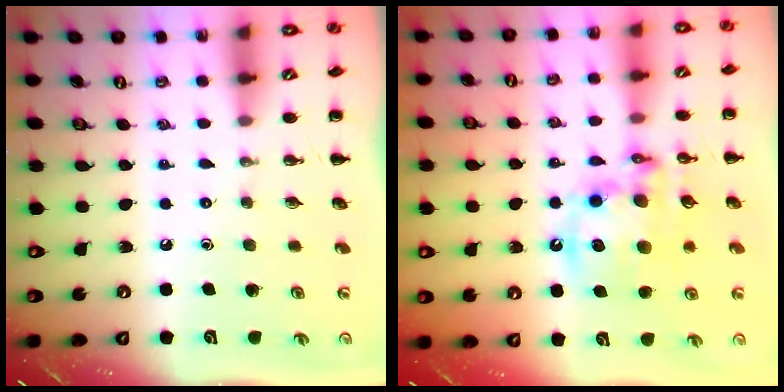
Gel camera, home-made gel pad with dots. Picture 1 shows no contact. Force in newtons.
{"total": 14.6, "press": 14.1, "slide": 3.6}